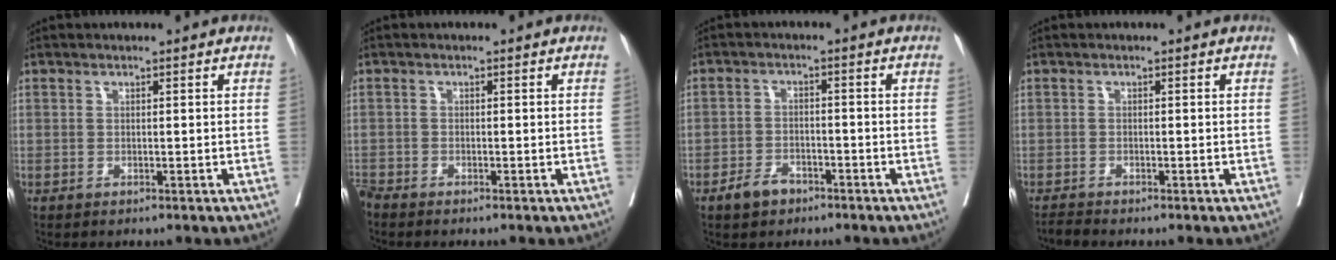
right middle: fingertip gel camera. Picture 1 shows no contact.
{"total": 1.5, "force": [-1.5, 0.1, 0.2], "torque": [-0.004, -0.005, -0.029]}
{"total": 3.7, "force": [-2.6, 2.2, 1.7], "torque": [-0.030, 0.004, -0.039]}
{"total": 1.0, "force": [-0.9, -0.3, 0.0], "torque": [-0.005, -0.006, -0.019]}